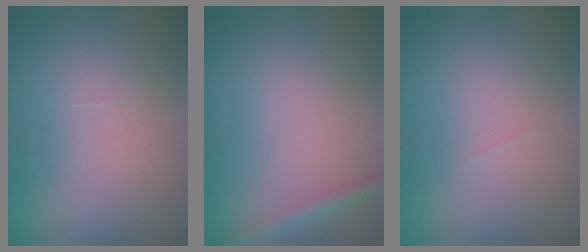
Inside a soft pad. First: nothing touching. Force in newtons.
{"total": 1.4, "press": 1.4, "slide": 0.1}
{"total": 0.0}